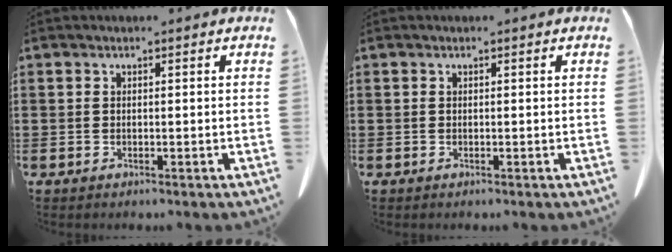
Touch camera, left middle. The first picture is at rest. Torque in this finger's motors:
{"motor_torque": [0.01, 0.05, 0.03, 0.01]}